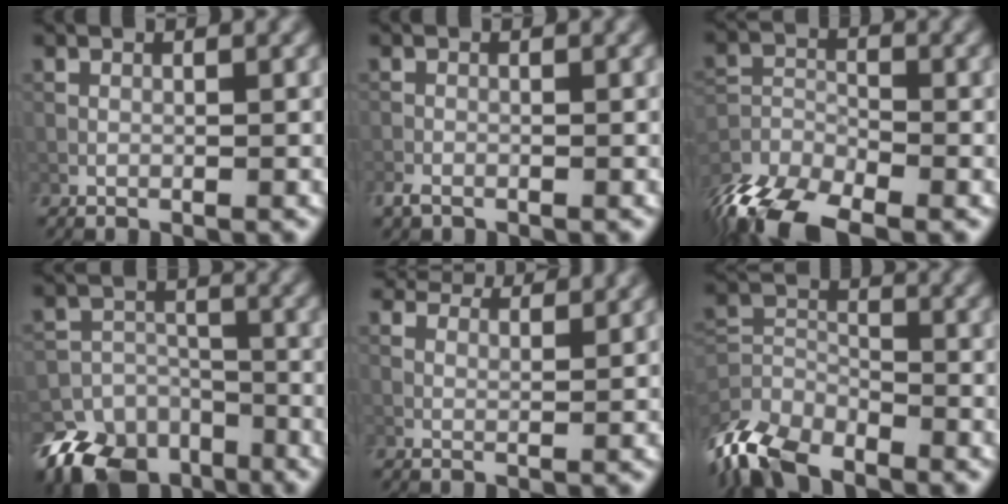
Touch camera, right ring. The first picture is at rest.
{"total": 1.4, "force": [-1.2, 0.6, 0.6], "torque": [-0.016, -0.005, -0.027]}
{"total": 9.0, "force": [-7.2, 3.3, 4.4], "torque": [-0.084, -0.012, -0.145]}
{"total": 10.1, "force": [-7.1, 6.6, 2.9], "torque": [-0.051, -0.016, -0.126]}
{"total": 7.1, "force": [6.3, 1.8, 2.7], "torque": [-0.075, 0.002, 0.103]}
{"total": 7.8, "force": [-6.2, 3.5, 3.4], "torque": [-0.076, -0.010, -0.134]}